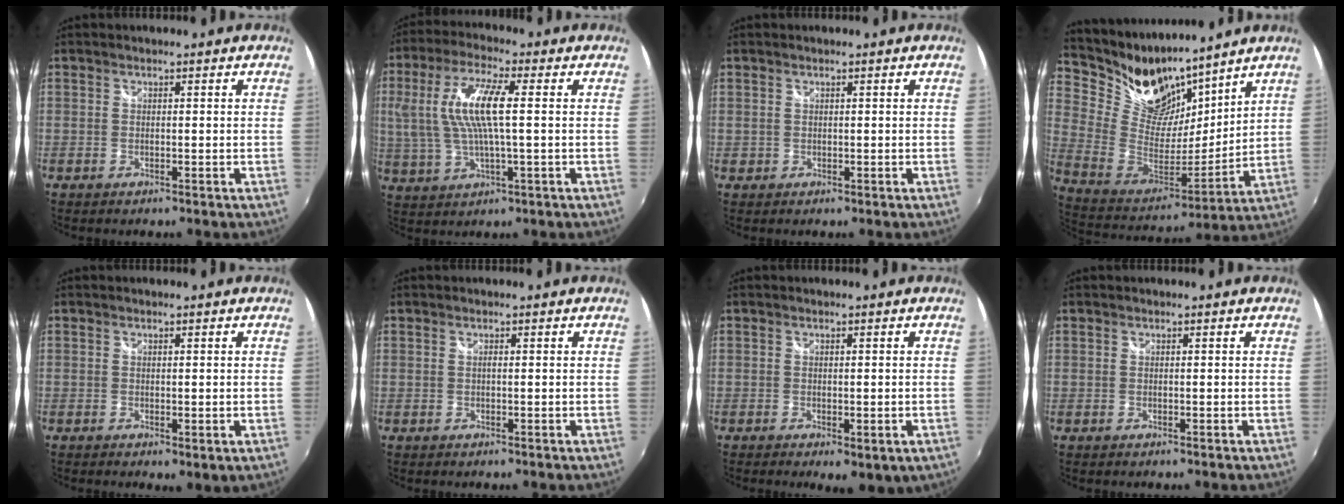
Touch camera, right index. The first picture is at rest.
{"total": 12.4, "force": [1.6, 3.1, 11.9], "torque": [-0.233, 0.006, 0.035]}
{"total": 0.9, "force": [0.1, 0.9, 0.0], "torque": [0.002, 0.002, 0.000]}
{"total": 17.8, "force": [14.2, 8.7, 6.2], "torque": [-0.165, -0.006, 0.276]}
{"total": 1.4, "force": [0.3, 0.5, 1.3], "torque": [-0.020, -0.004, 0.004]}
{"total": 0.0}
{"total": 4.7, "force": [-1.8, 1.9, 3.9], "torque": [-0.062, -0.022, -0.020]}
{"total": 0.0}